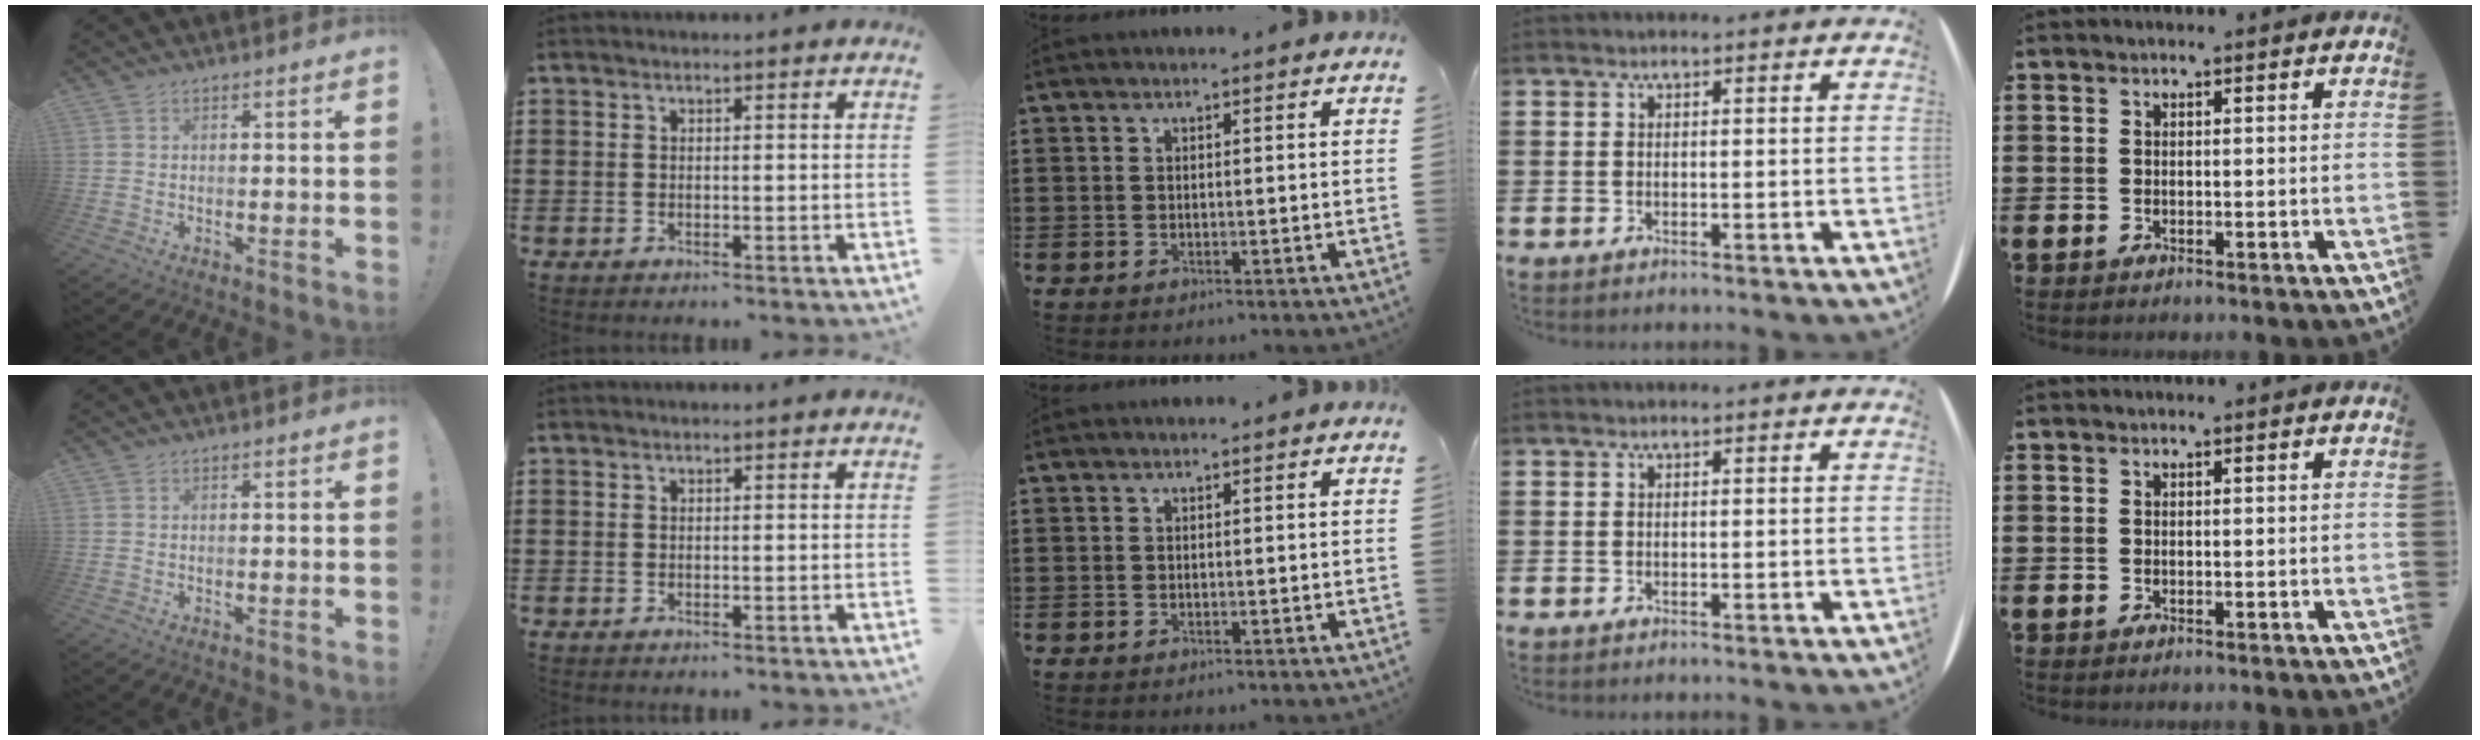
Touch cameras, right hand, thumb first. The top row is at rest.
{}